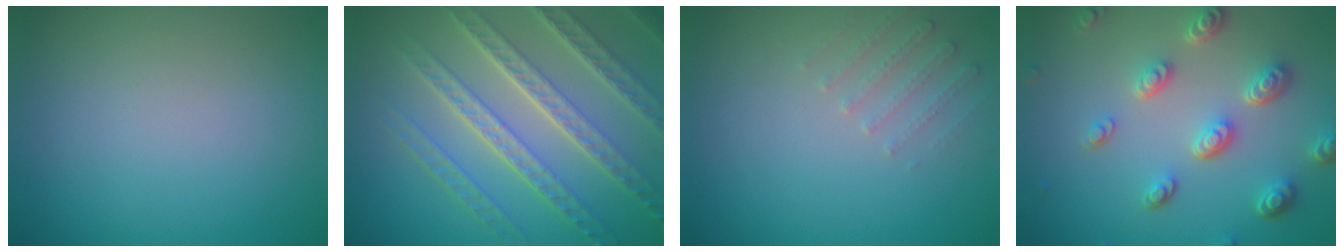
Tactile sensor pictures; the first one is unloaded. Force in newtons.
{"total": 8.4, "press": 5.9, "slide": 6.0}
{"total": 1.6, "press": 1.6, "slide": 0.4}
{"total": 5.0, "press": 3.8, "slide": 3.2}